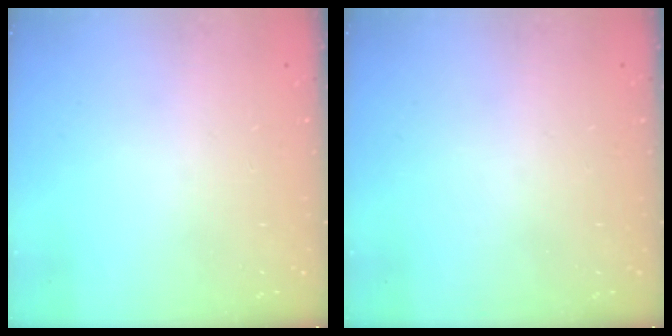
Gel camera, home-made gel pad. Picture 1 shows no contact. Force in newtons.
{"total": 0.0}